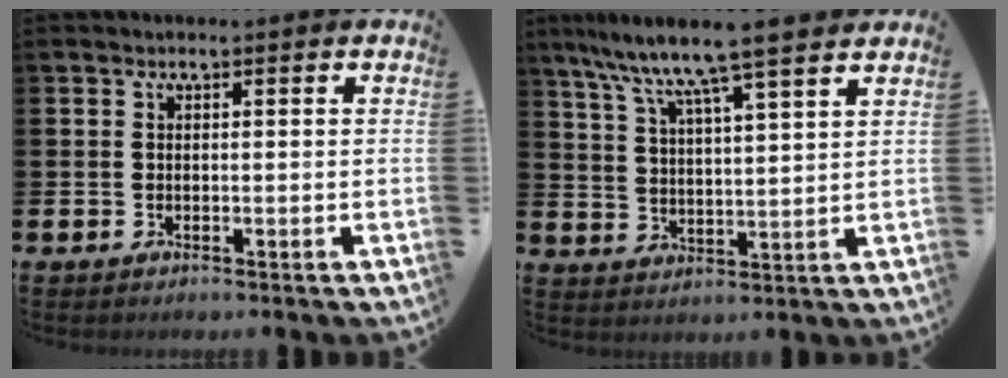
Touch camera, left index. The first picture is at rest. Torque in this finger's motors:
{"motor_torque": [0.51, -0.50, 1.05, 0.21]}